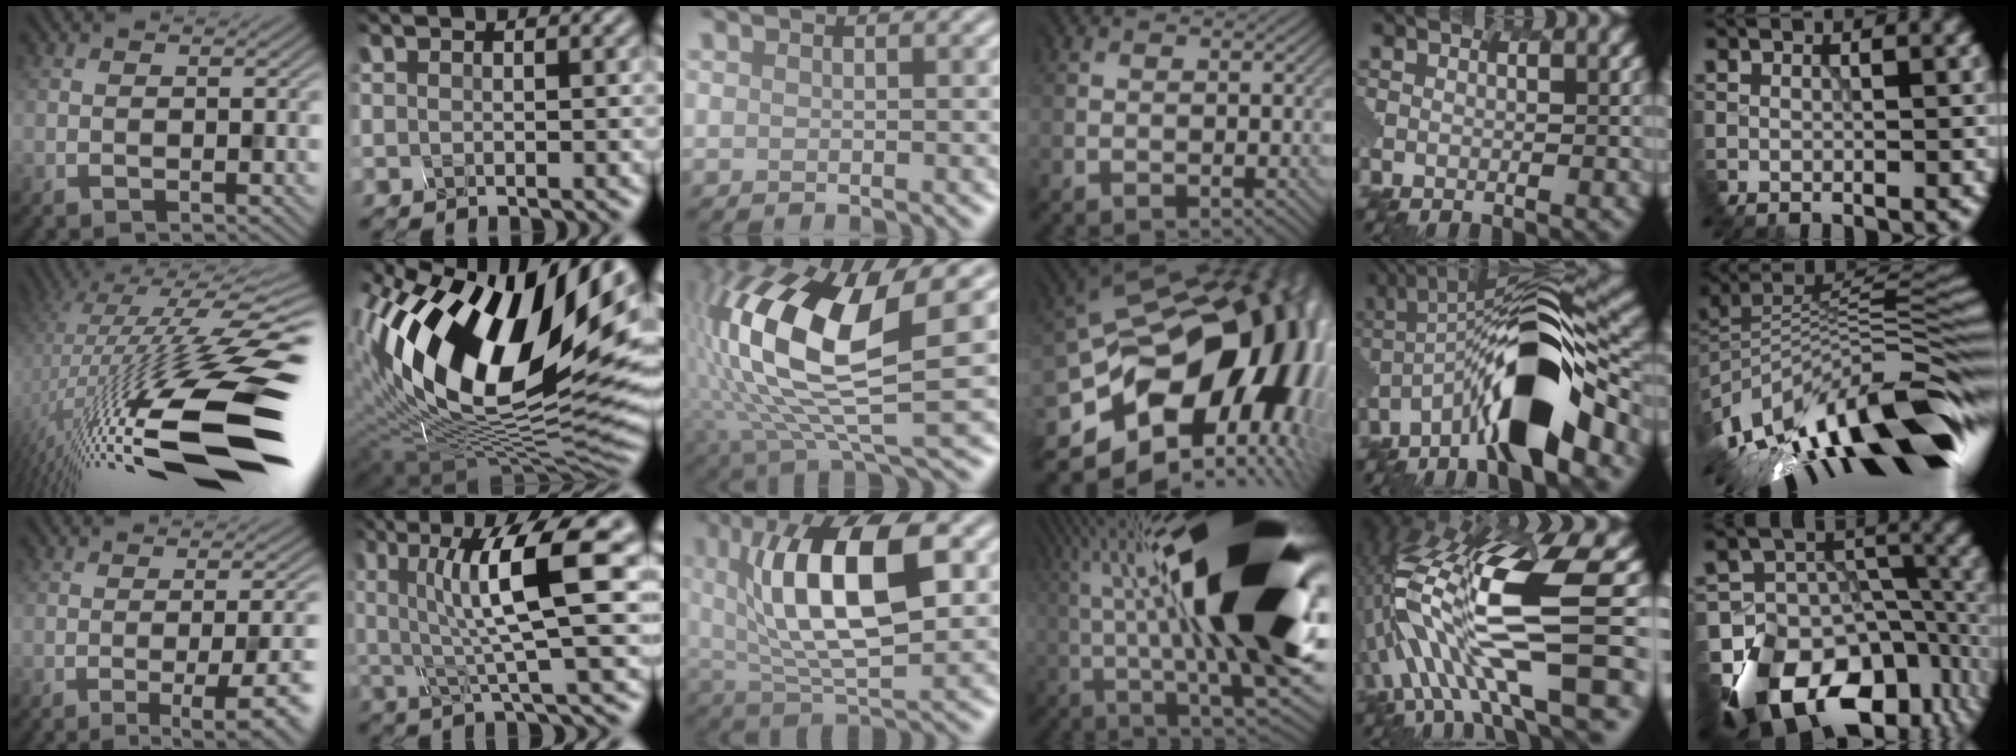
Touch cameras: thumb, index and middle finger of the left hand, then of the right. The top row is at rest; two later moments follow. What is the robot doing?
{"motion": "disassemble", "object": "hinged tin"}